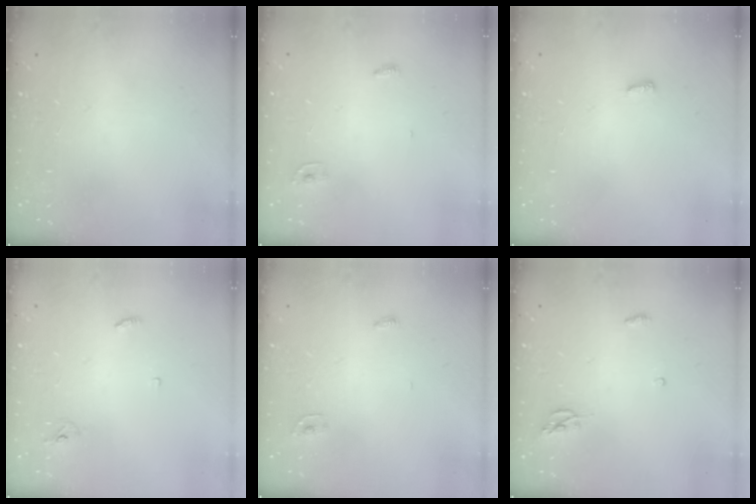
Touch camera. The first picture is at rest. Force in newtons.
{"total": 2.8, "press": 2.8, "slide": 0.1}
{"total": 2.8, "press": 2.8, "slide": 0.5}
{"total": 2.9, "press": 2.9, "slide": 0.2}
{"total": 2.4, "press": 2.4, "slide": 0.2}
{"total": 3.9, "press": 3.8, "slide": 0.3}